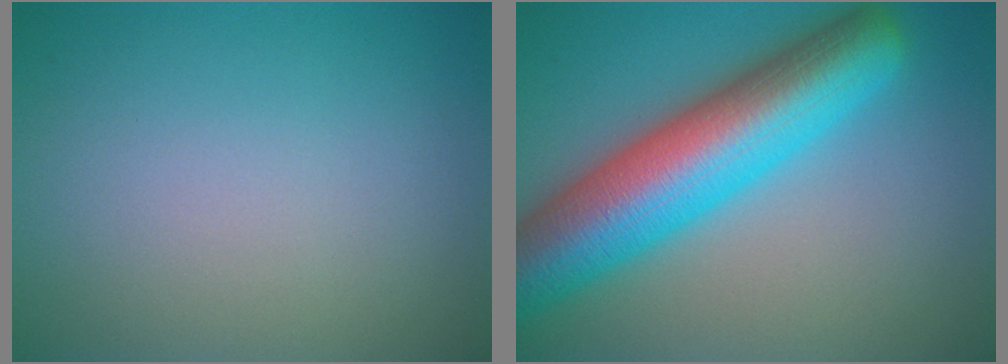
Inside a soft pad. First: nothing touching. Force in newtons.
{"total": 11.9, "press": 11.9, "slide": 0.4}